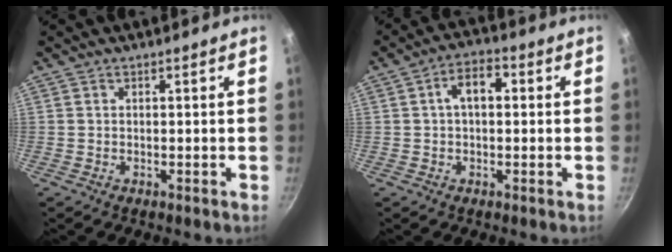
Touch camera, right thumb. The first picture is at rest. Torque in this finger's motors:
{"motor_torque": [0.18, 1.39, 0.40, -0.18, 0.00]}